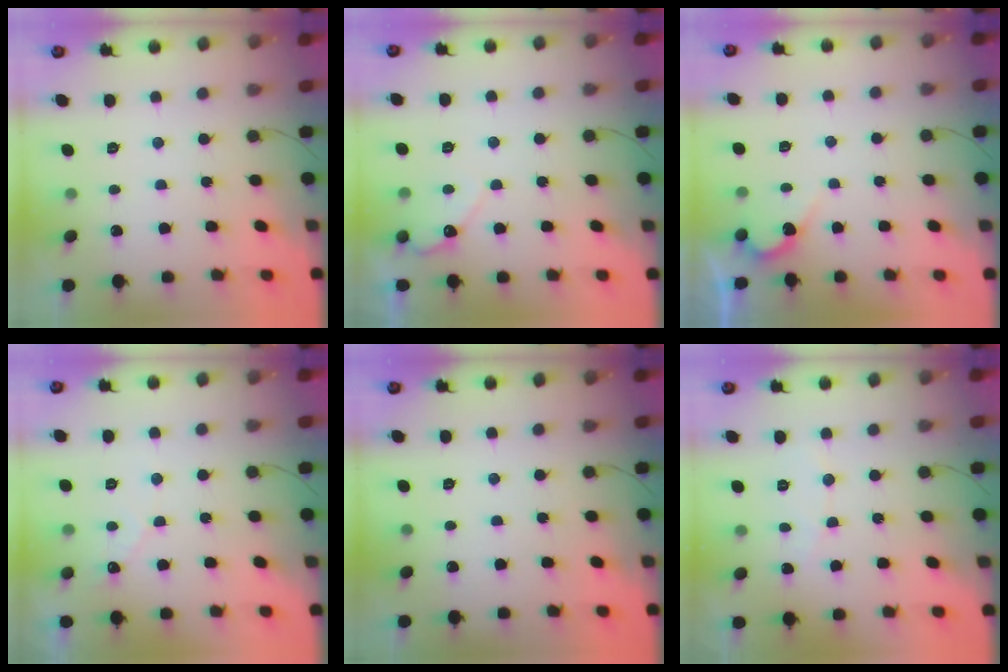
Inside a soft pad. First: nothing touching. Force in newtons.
{"total": 4.4, "press": 4.4, "slide": 0.3}
{"total": 3.6, "press": 3.6, "slide": 0.2}
{"total": 3.3, "press": 3.3, "slide": 0.2}
{"total": 0.0}
{"total": 3.0, "press": 3.0, "slide": 0.3}